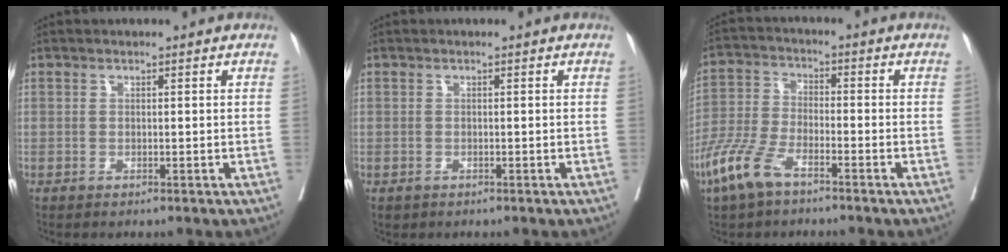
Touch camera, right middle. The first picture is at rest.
{"total": 0.6, "force": [-0.3, 0.5, 0.2], "torque": [-0.007, 0.002, 0.000]}
{"total": 7.8, "force": [-5.1, 2.5, 5.3], "torque": [-0.130, -0.010, -0.104]}